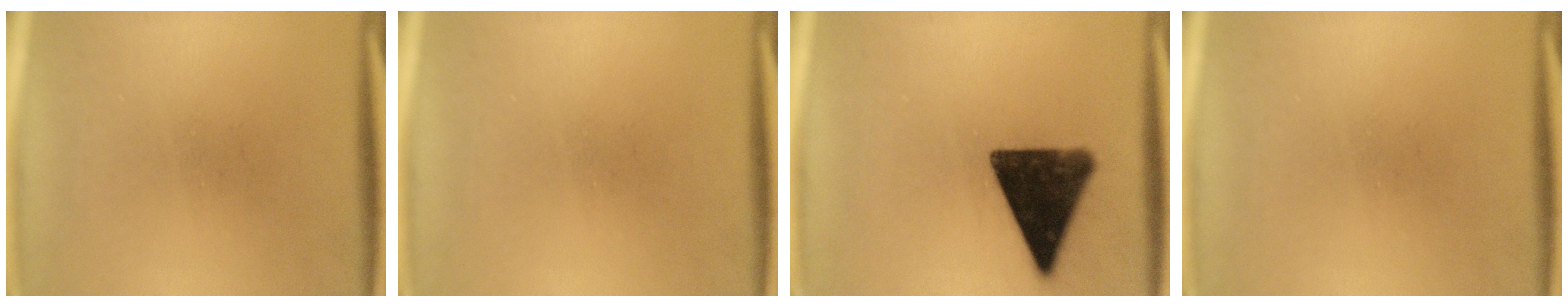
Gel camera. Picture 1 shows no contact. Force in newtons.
{"total": 0.0}
{"total": 14.4}
{"total": 0.0}